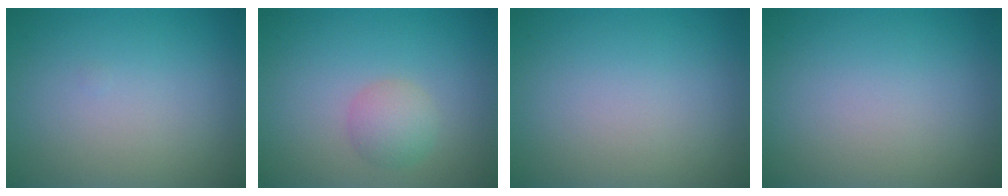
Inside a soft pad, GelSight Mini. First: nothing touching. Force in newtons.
{"total": 2.3, "press": 2.3, "slide": 0.1}
{"total": 0.0}
{"total": 0.0}